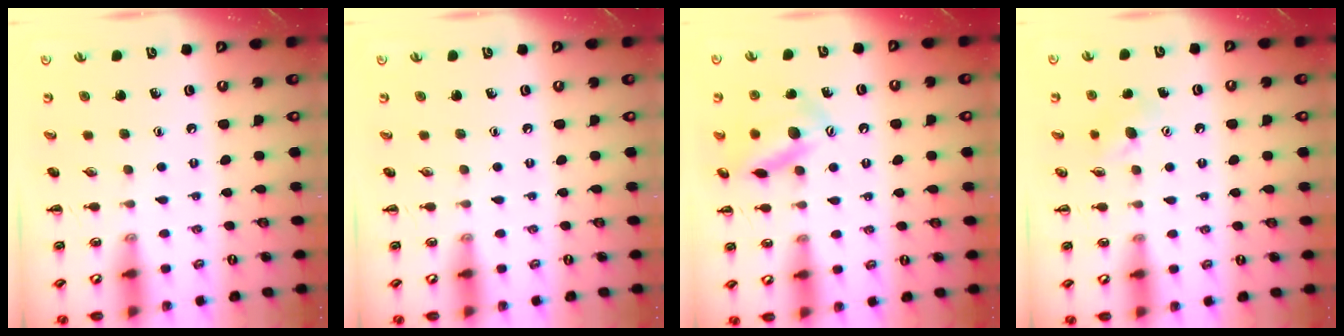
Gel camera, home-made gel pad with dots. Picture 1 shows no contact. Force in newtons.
{"total": 0.0}
{"total": 14.9, "press": 14.8, "slide": 1.3}
{"total": 5.8, "press": 5.6, "slide": 1.5}